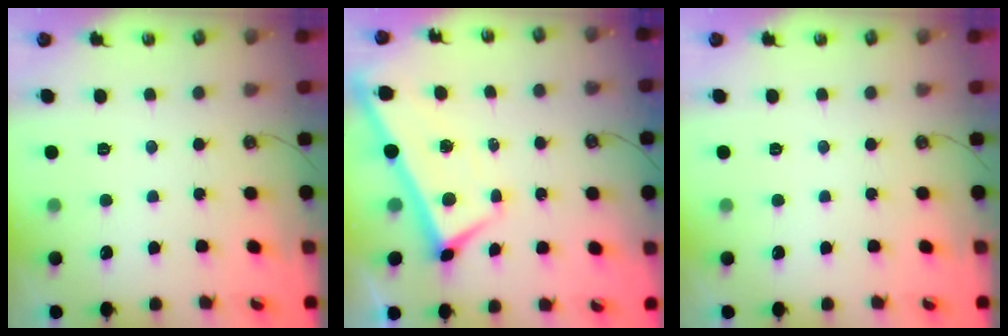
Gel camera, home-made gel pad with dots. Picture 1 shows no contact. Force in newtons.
{"total": 1.9, "press": 1.9, "slide": 0.2}
{"total": 0.0}